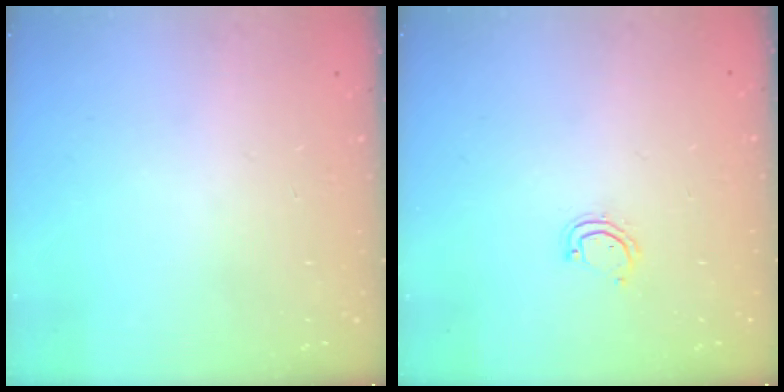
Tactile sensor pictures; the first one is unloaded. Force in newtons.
{"total": 3.8, "press": 3.8, "slide": 0.3}